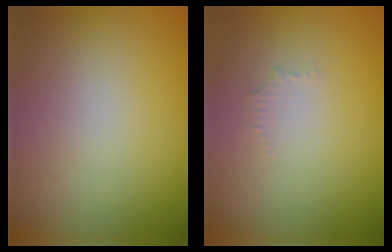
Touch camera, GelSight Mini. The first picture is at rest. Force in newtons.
{"total": 0.9, "press": 0.8, "slide": 0.1}